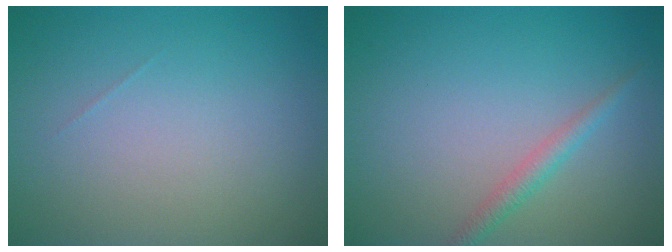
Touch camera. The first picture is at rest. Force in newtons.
{"total": 1.6, "press": 1.6, "slide": 0.0}